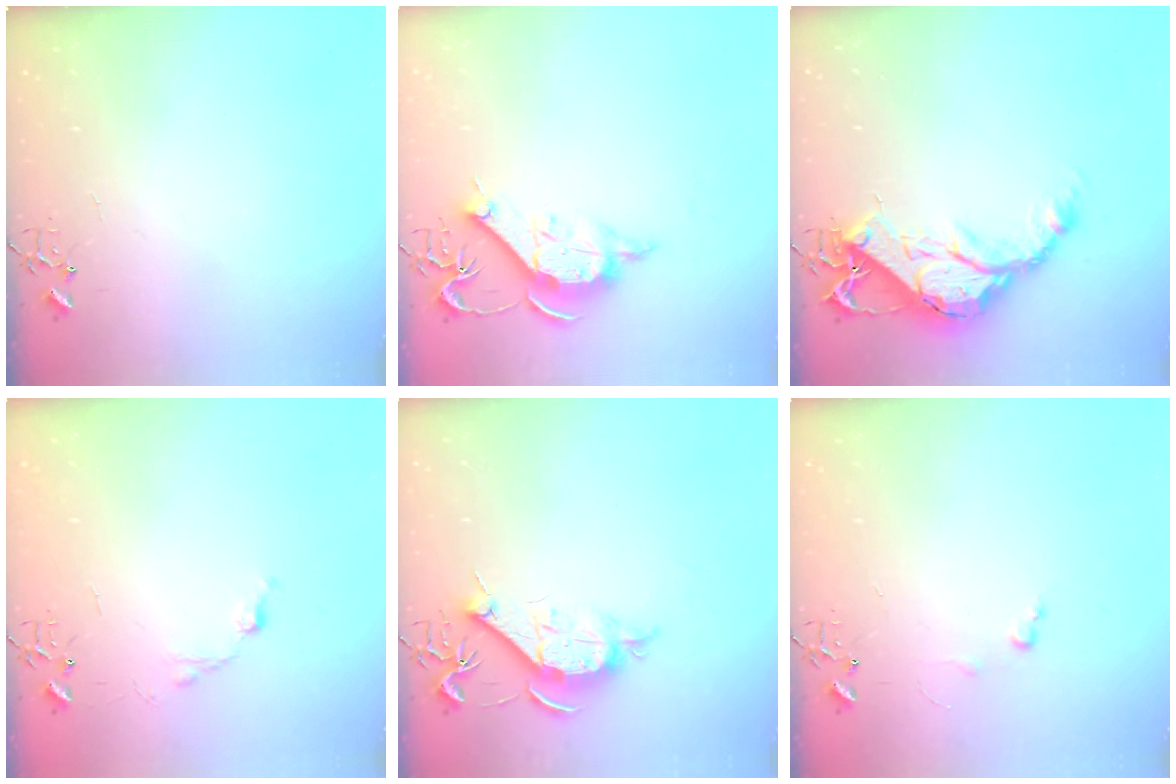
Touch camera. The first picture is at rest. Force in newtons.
{"total": 11.7, "press": 11.7, "slide": 0.6}
{"total": 17.2, "press": 17.1, "slide": 1.3}
{"total": 6.7, "press": 6.7, "slide": 0.9}
{"total": 10.6, "press": 10.6, "slide": 0.8}
{"total": 4.2, "press": 4.2, "slide": 0.6}